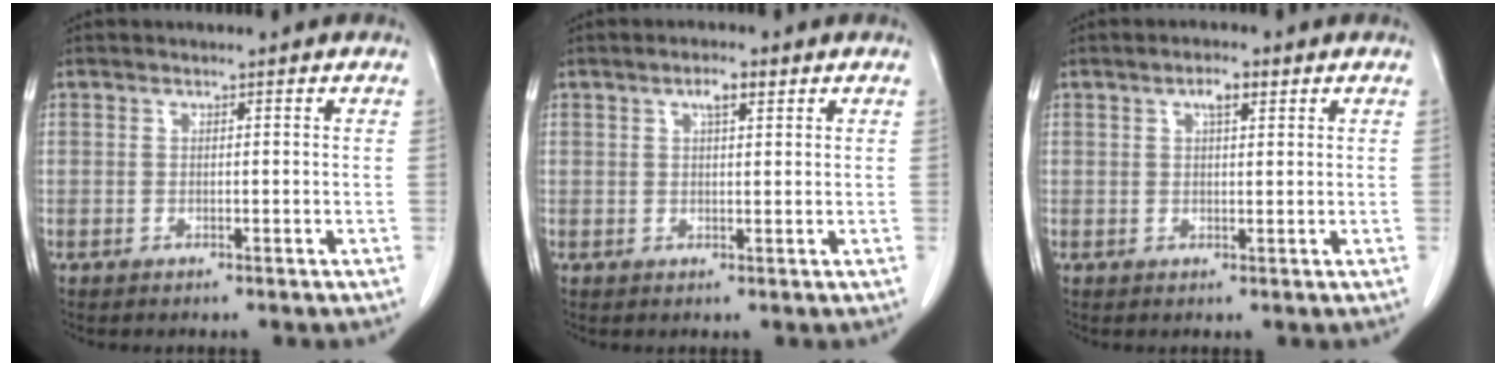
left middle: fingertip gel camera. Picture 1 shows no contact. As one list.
[{"total": 2.5, "force": [1.4, 0.6, 2.0], "torque": [-0.038, 0.005, 0.023]}, {"total": 2.6, "force": [1.3, 0.7, 2.1], "torque": [-0.039, 0.005, 0.022]}]